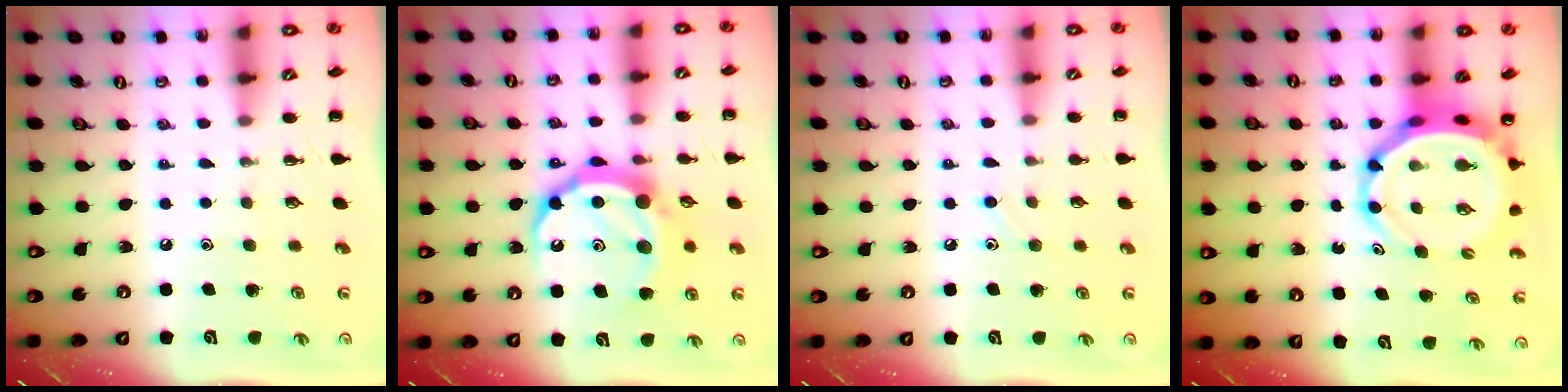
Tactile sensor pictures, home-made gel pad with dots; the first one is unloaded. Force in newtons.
{"total": 15.8, "press": 15.8, "slide": 1.1}
{"total": 6.7, "press": 6.2, "slide": 2.4}
{"total": 6.8, "press": 6.5, "slide": 1.9}